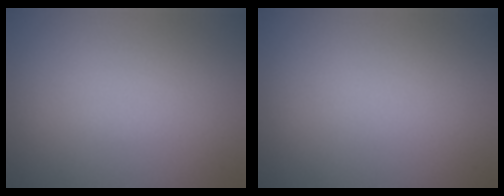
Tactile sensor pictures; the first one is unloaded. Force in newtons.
{"total": 0.0}